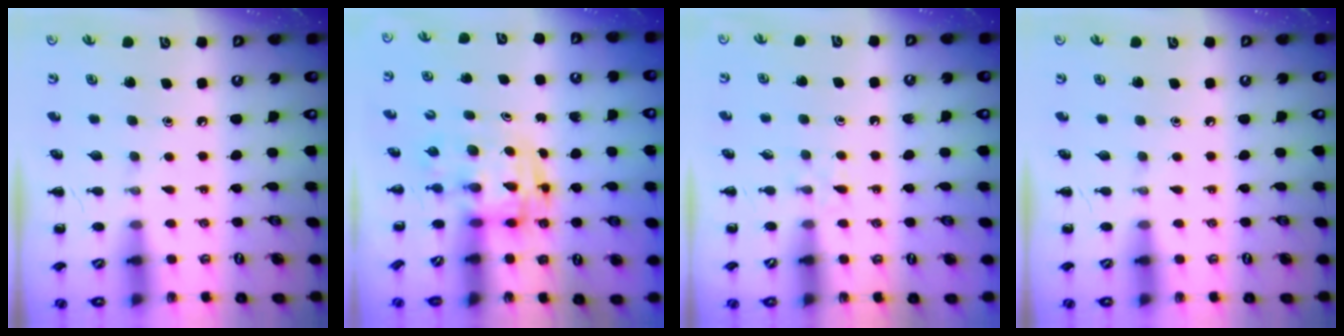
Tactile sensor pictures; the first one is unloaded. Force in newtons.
{"total": 2.8, "press": 2.8, "slide": 0.5}
{"total": 2.9, "press": 2.6, "slide": 1.3}
{"total": 0.0}